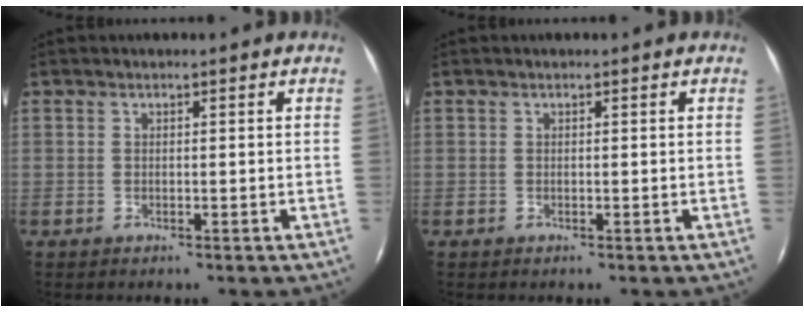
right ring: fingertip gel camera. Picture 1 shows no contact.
{"total": 0.0}